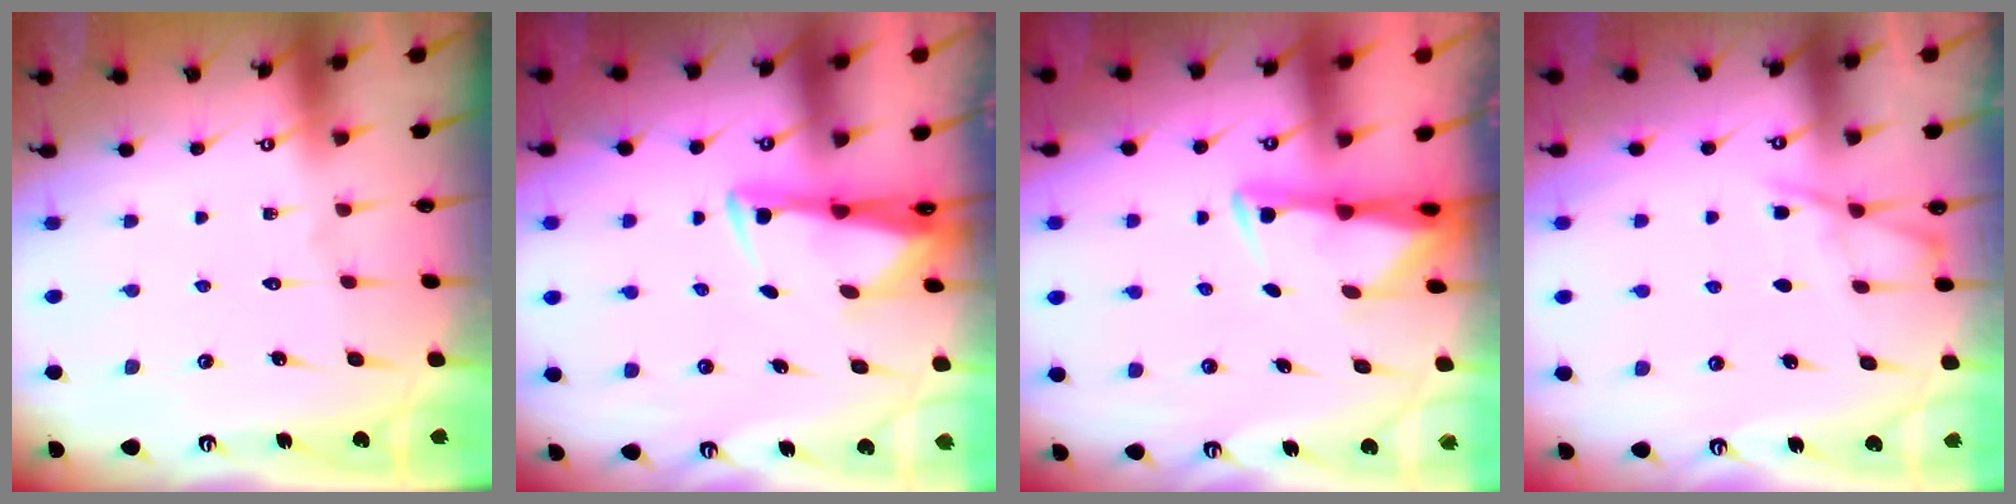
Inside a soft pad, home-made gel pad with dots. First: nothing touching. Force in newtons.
{"total": 3.0, "press": 2.8, "slide": 0.9}
{"total": 3.0, "press": 3.0, "slide": 0.5}
{"total": 5.0, "press": 5.0, "slide": 0.5}